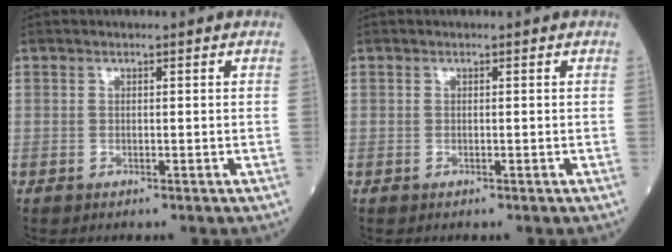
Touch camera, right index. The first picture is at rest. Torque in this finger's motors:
{"motor_torque": [0.03, -0.02, 0.02, 0.00]}